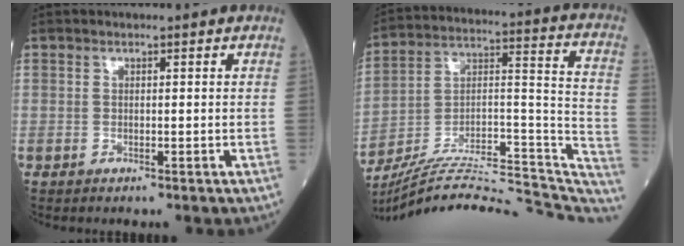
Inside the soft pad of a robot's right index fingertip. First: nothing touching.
{"total": 28.0, "force": [-25.4, 4.3, 11.0], "torque": [-0.125, 0.029, -0.376]}